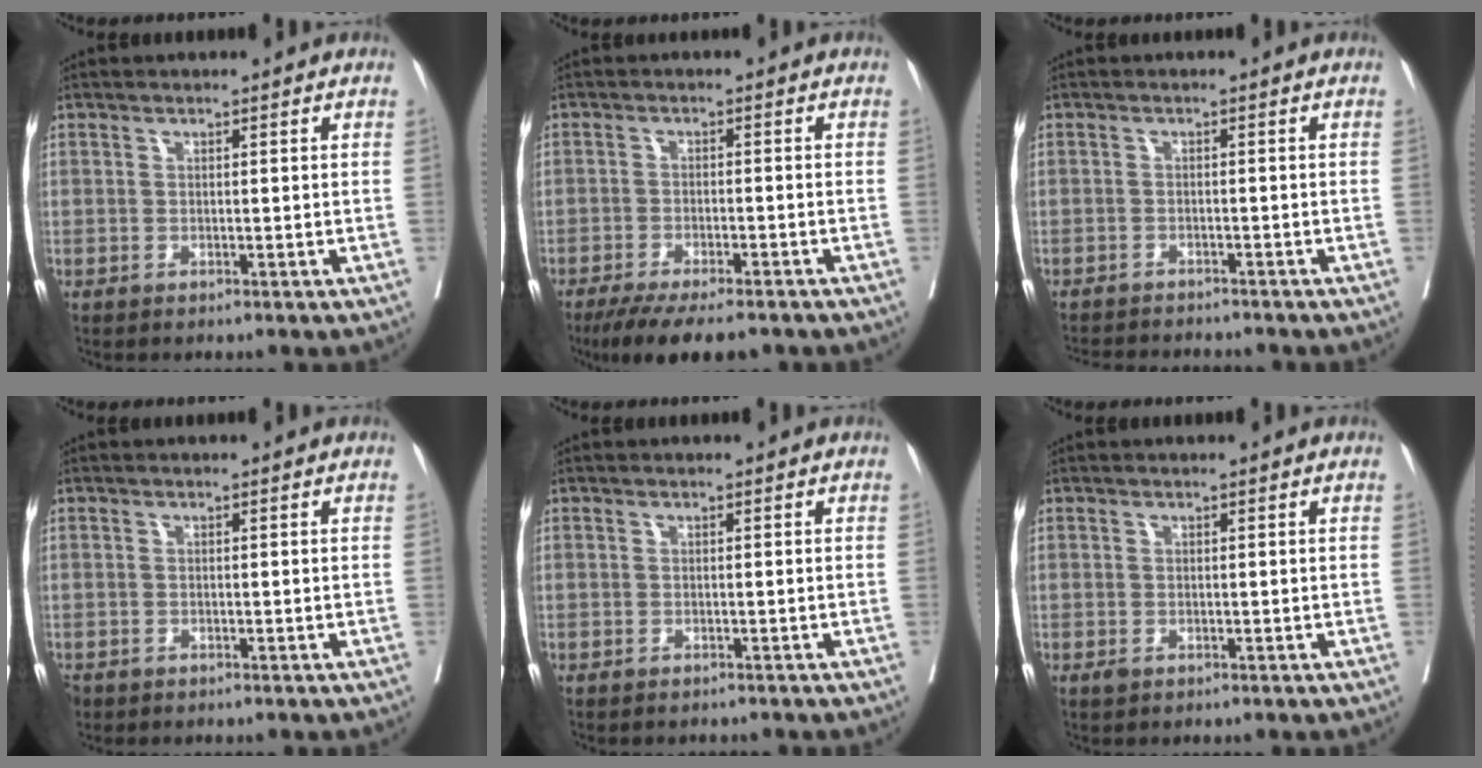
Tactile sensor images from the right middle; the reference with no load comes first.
{"total": 10.8, "force": [-8.6, 2.4, 6.0], "torque": [-0.081, -0.015, -0.130]}
{"total": 8.3, "force": [-7.9, 1.1, 2.2], "torque": [-0.029, -0.006, -0.109]}
{"total": 1.7, "force": [-1.3, 1.1, 0.4], "torque": [-0.013, -0.003, -0.024]}
{"total": 1.8, "force": [-1.7, 0.5, 0.3], "torque": [-0.008, -0.003, -0.024]}
{"total": 0.7, "force": [-0.3, 0.4, 0.4], "torque": [-0.006, 0.000, -0.003]}